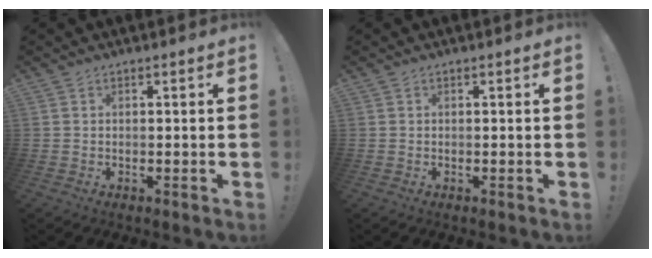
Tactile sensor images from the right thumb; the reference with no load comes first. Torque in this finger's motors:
{"motor_torque": [0.00, 0.00, -0.14, 0.14, 0.00]}